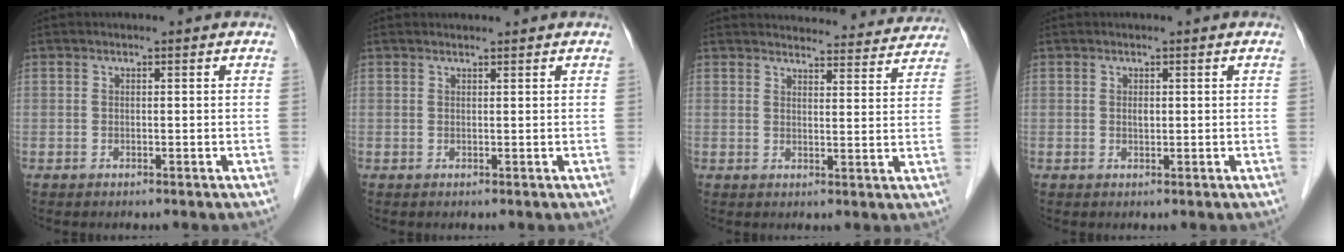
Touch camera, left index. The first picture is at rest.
{"total": 0.7, "force": [0.7, 0.1, 0.0], "torque": [-0.010, 0.005, 0.015]}
{"total": 15.7, "force": [15.3, 2.9, 2.2], "torque": [-0.001, -0.010, 0.165]}
{"total": 0.7, "force": [0.2, 0.4, 0.5], "torque": [-0.011, -0.001, 0.004]}